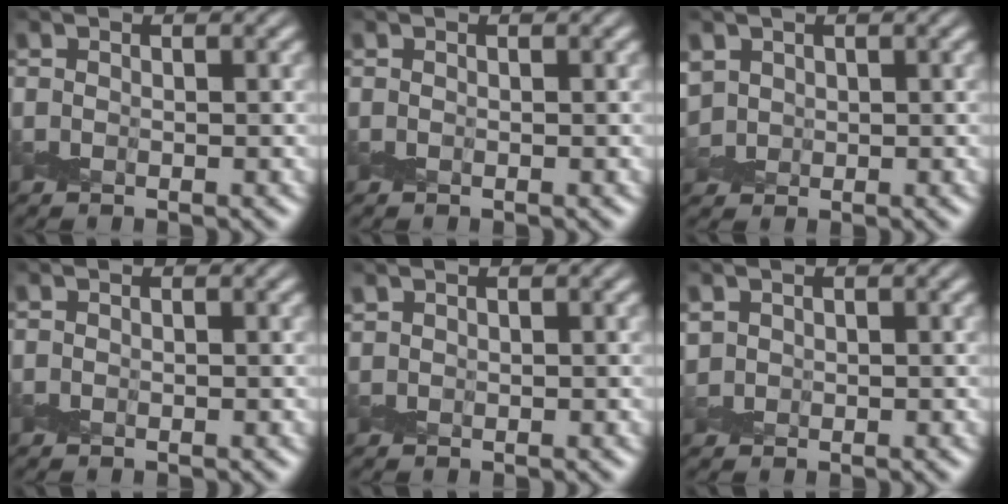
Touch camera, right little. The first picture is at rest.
{"total": 0.0}
{"total": 1.5, "force": [0.6, 1.4, 0.2], "torque": [-0.010, -0.001, 0.014]}
{"total": 0.0}
{"total": 0.6, "force": [0.6, 0.0, -0.2], "torque": [0.003, 0.002, 0.015]}
{"total": 0.8, "force": [0.6, 0.5, -0.2], "torque": [0.002, 0.000, 0.013]}